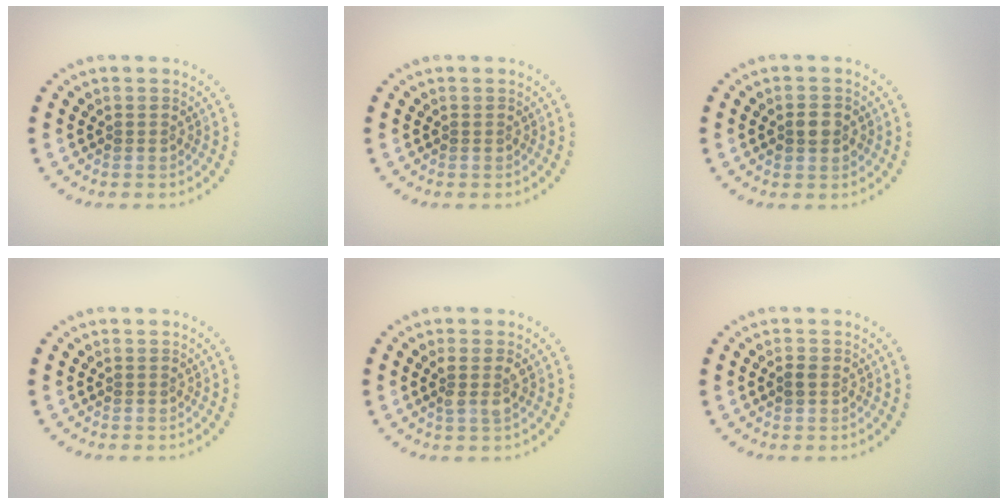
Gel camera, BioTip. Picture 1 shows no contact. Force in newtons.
{"total": 0.0}
{"total": 2.2, "press": 2.2, "slide": 0.2}
{"total": 0.0}
{"total": 1.7, "press": 1.6, "slide": 0.7}
{"total": 1.0, "press": 1.0, "slide": 0.1}